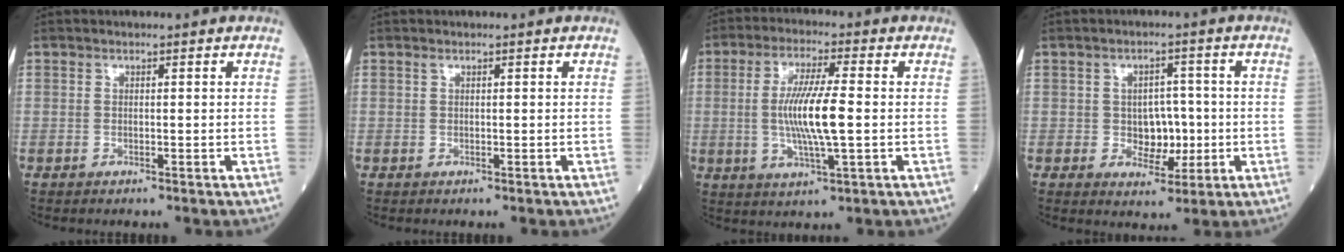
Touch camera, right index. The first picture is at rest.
{"total": 0.0}
{"total": 9.7, "force": [-0.4, 0.9, 9.7], "torque": [-0.190, -0.004, -0.010]}
{"total": 5.1, "force": [-0.5, 3.5, 3.7], "torque": [-0.051, 0.007, 0.001]}